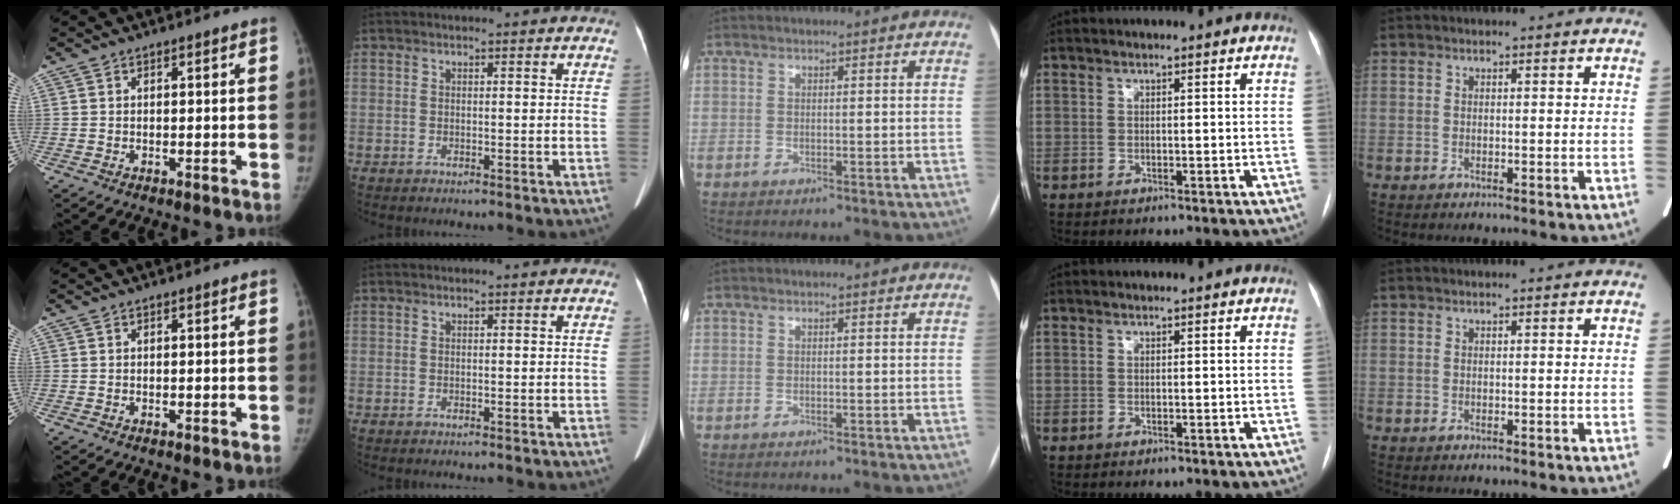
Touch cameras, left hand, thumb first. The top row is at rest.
{}